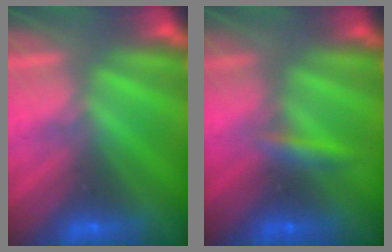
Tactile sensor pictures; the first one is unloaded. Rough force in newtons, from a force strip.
{"total": 2.4}